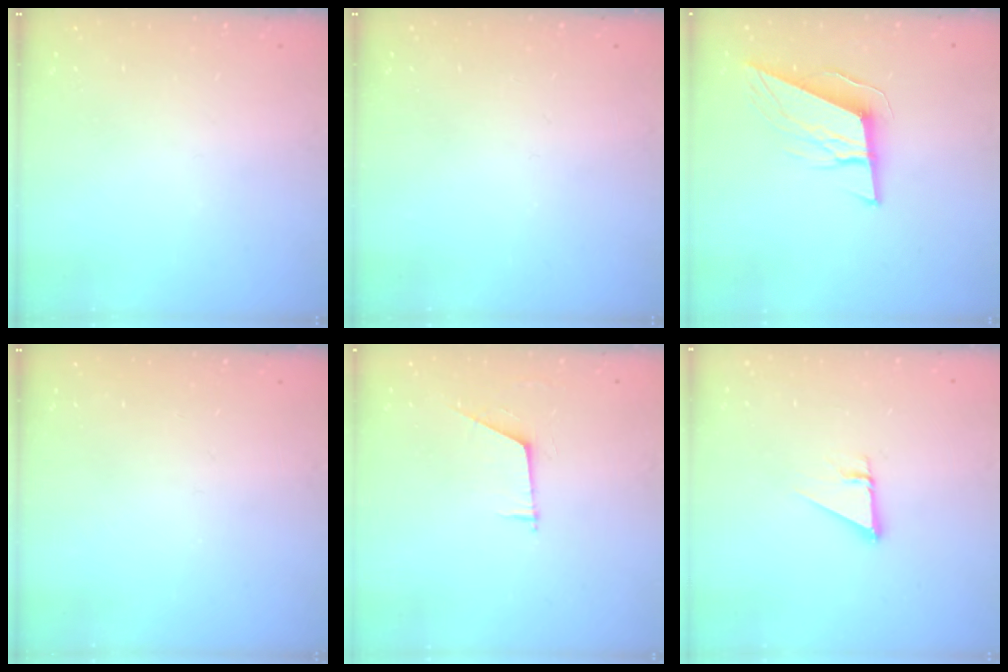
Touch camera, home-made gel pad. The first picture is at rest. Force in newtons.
{"total": 0.0}
{"total": 10.3, "press": 10.0, "slide": 2.8}
{"total": 0.0}
{"total": 5.7, "press": 5.7, "slide": 0.3}
{"total": 2.7, "press": 2.7, "slide": 0.1}